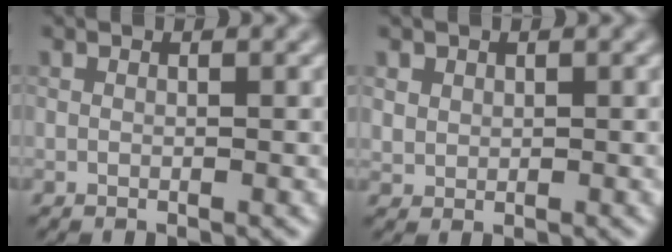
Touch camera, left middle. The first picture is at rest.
{"total": 0.6, "force": [0.2, 0.5, -0.3], "torque": [-0.004, 0.001, 0.023]}